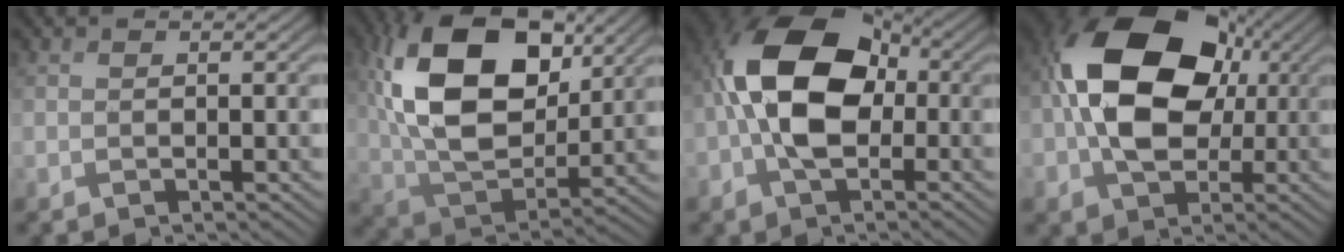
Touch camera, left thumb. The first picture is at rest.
{"total": 17.7, "force": [5.1, 10.8, 13.0], "torque": [-0.272, 0.018, 0.083]}
{"total": 12.5, "force": [-0.7, 8.0, 9.6], "torque": [-0.184, 0.016, -0.031]}
{"total": 15.7, "force": [0.8, 11.3, 10.8], "torque": [-0.195, 0.004, 0.013]}